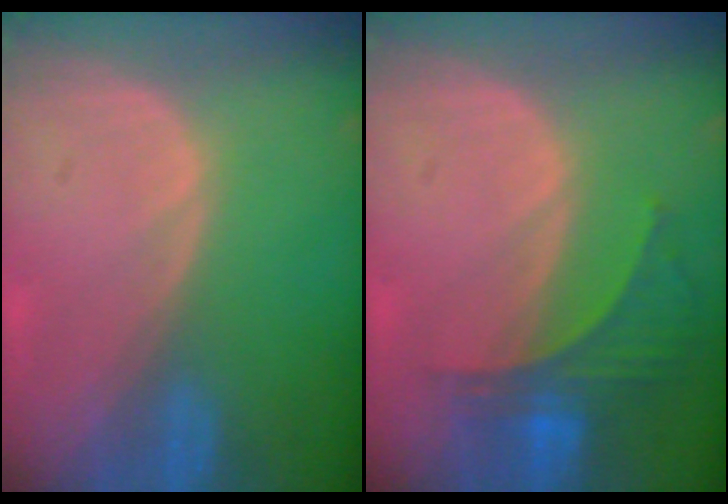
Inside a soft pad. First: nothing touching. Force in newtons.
{"total": 5.9, "press": 5.6, "slide": 1.9}